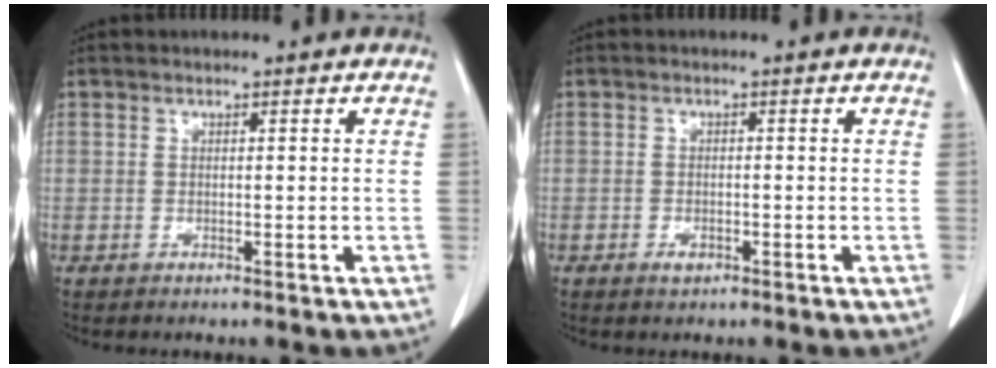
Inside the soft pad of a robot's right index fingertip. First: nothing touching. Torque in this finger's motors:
{"motor_torque": [0.32, -0.28, 0.01, 0.02]}